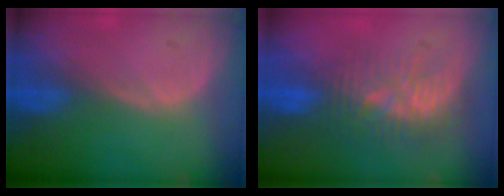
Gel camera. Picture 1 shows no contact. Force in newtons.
{"total": 9.3, "press": 8.5, "slide": 3.6}